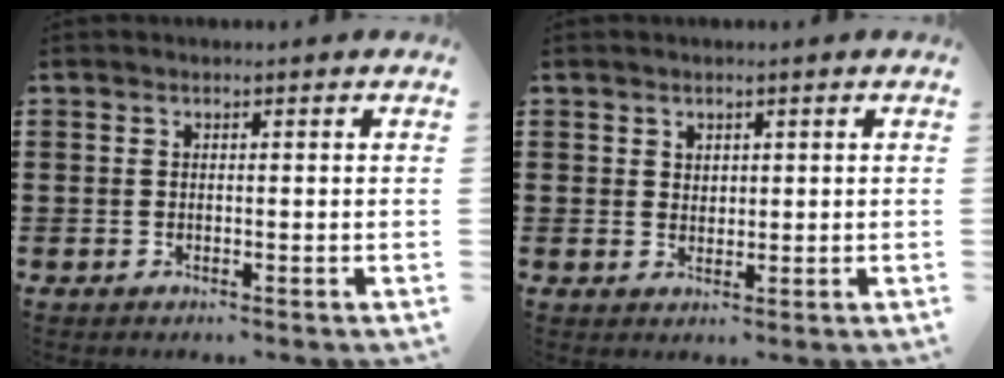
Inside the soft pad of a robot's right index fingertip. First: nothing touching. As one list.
[{"total": 1.6, "force": [1.1, 1.2, 0.2], "torque": [-0.007, 0.005, 0.022]}]